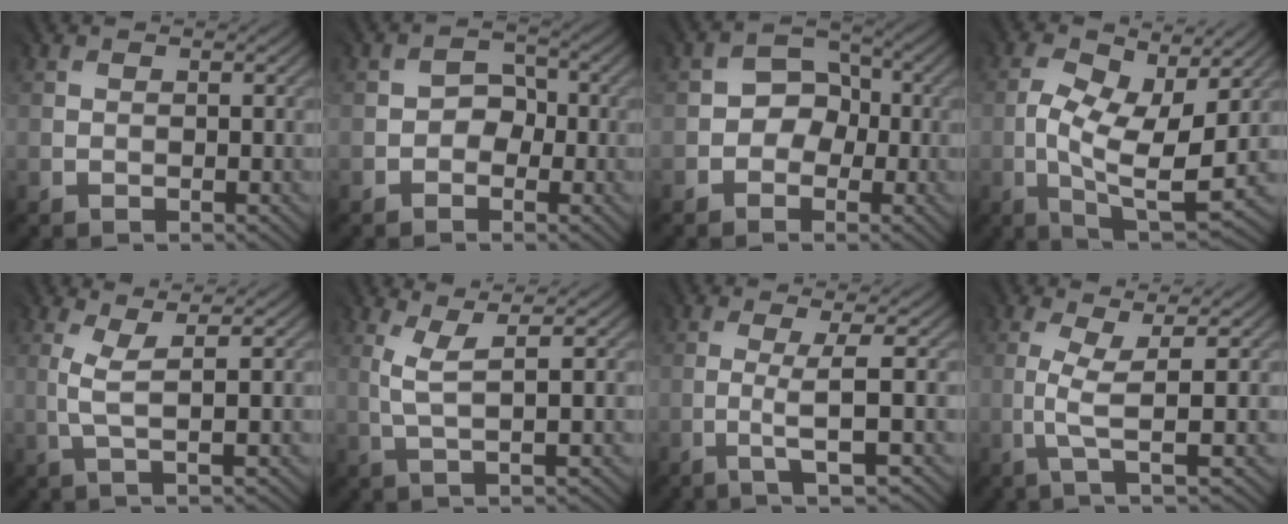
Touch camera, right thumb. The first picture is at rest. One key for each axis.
{"total": 2.7, "fx": -1.2, "fy": 2.1, "fz": 1.1, "tx": -0.004, "ty": 0.003, "tz": -0.024}
{"total": 4.1, "fx": -1.5, "fy": 3.4, "fz": 1.9, "tx": -0.014, "ty": 0.008, "tz": -0.037}
{"total": 9.4, "fx": -0.1, "fy": 4.2, "fz": 8.4, "tx": -0.169, "ty": -0.003, "tz": 0.003}
{"total": 2.4, "fx": 0.3, "fy": -0.2, "fz": 2.4, "tx": -0.052, "ty": 0.003, "tz": 0.009}
{"total": 2.6, "fx": 0.8, "fy": -0.2, "fz": 2.4, "tx": -0.053, "ty": 0.003, "tz": 0.021}
{"total": 3.3, "fx": -1.3, "fy": -0.2, "fz": 3.0, "tx": -0.047, "ty": 0.008, "tz": -0.037}
{"total": 3.2, "fx": -0.6, "fy": -0.1, "fz": 3.2, "tx": -0.067, "ty": 0.005, "tz": -0.015}